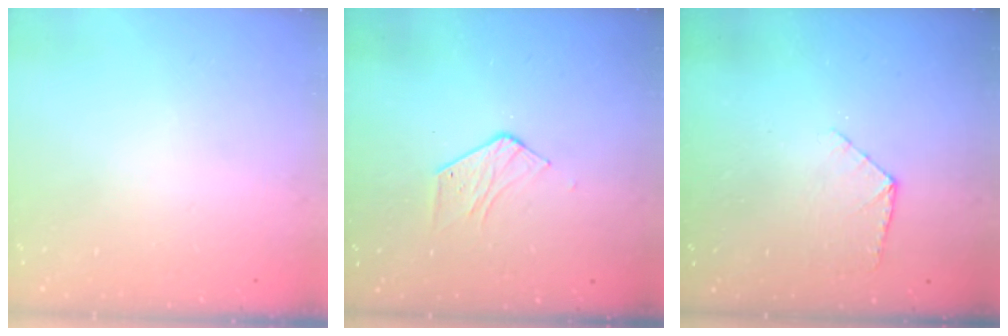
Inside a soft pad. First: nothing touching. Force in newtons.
{"total": 4.3, "press": 4.3, "slide": 0.3}
{"total": 7.8, "press": 7.8, "slide": 0.5}